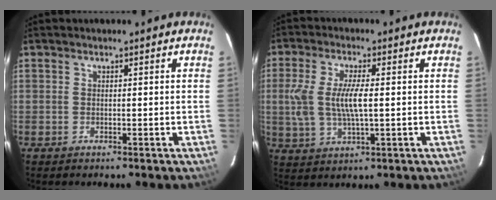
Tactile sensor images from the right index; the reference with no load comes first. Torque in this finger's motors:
{"motor_torque": [0.34, -0.01, 0.40, 0.13]}